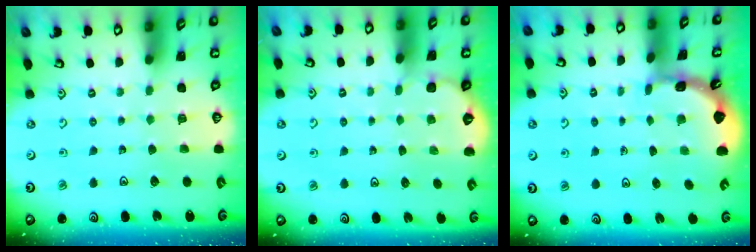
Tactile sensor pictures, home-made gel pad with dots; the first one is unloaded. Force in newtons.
{"total": 1.4, "press": 1.4, "slide": 0.1}
{"total": 1.8, "press": 1.8, "slide": 0.1}